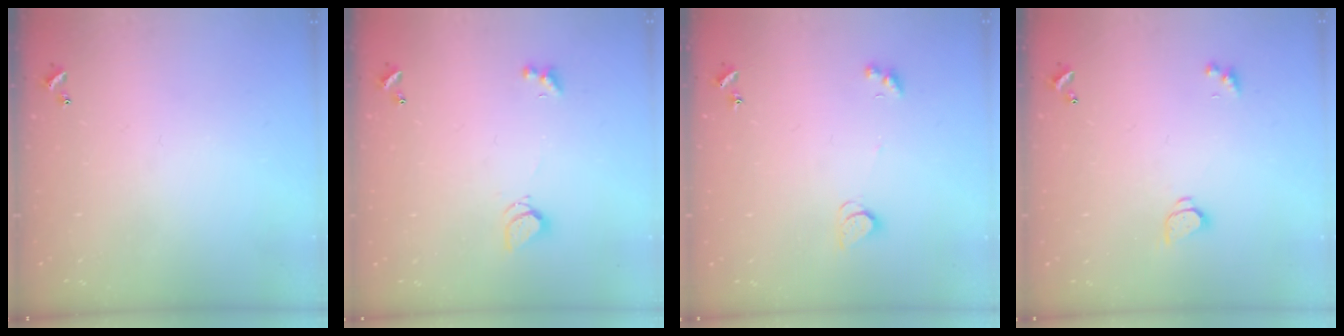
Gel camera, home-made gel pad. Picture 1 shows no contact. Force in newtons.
{"total": 2.5, "press": 2.5, "slide": 0.6}
{"total": 2.1, "press": 2.1, "slide": 0.4}
{"total": 1.6, "press": 1.5, "slide": 0.4}